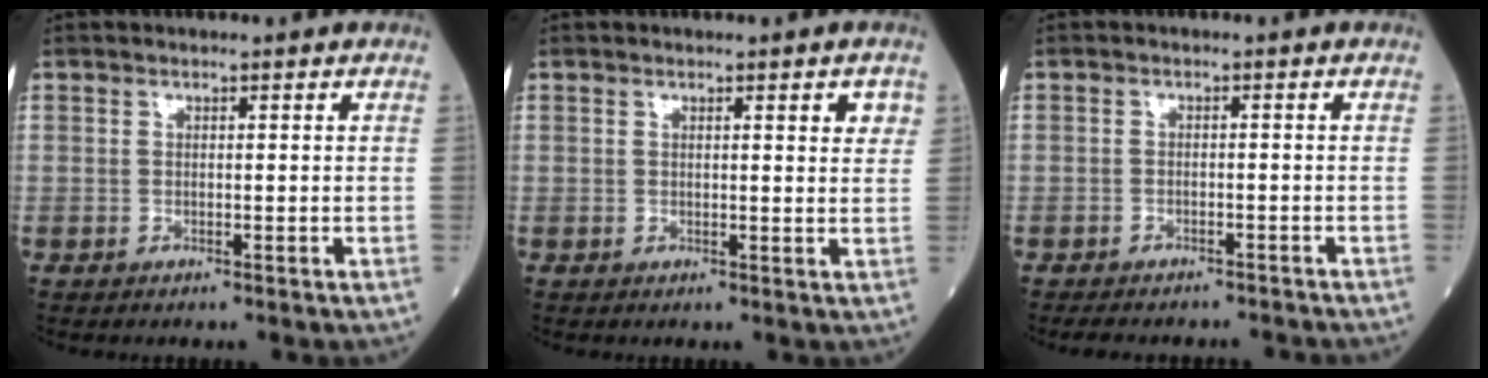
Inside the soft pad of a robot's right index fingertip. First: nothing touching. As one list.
[{"total": 2.5, "force": [1.2, 0.4, 2.2], "torque": [-0.023, -0.002, 0.012]}, {"total": 7.4, "force": [-6.7, 2.6, 1.8], "torque": [-0.023, 0.000, -0.084]}]